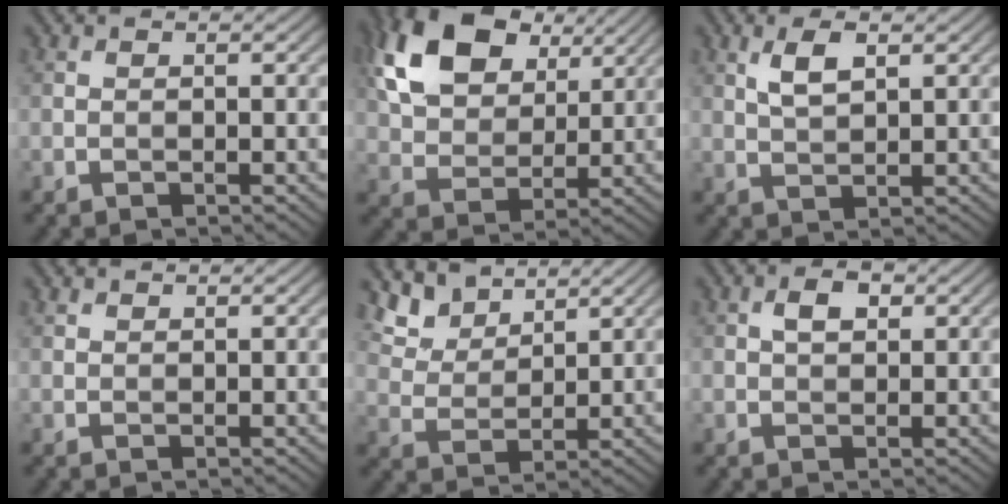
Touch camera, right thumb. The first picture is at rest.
{"total": 14.0, "force": [6.7, 8.9, 8.6], "torque": [-0.195, 0.018, 0.123]}
{"total": 3.6, "force": [1.7, 1.4, 2.9], "torque": [-0.063, 0.001, 0.036]}
{"total": 0.7, "force": [0.7, 0.3, 0.1], "torque": [-0.006, 0.000, 0.015]}
{"total": 6.0, "force": [4.7, 2.8, 2.5], "torque": [-0.073, -0.002, 0.107]}
{"total": 2.5, "force": [0.8, 1.4, 1.8], "torque": [-0.033, 0.005, 0.011]}